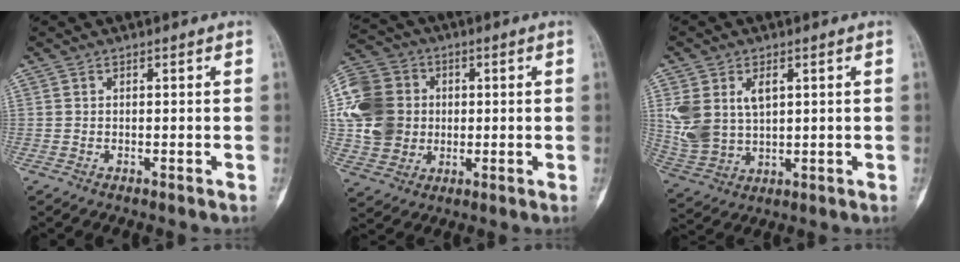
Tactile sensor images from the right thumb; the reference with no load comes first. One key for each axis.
{"total": 17.3, "fx": 0.8, "fy": 14.9, "fz": 8.8, "tx": -0.179, "ty": 0.021, "tz": 0.020}
{"total": 10.6, "fx": 2.7, "fy": 6.9, "fz": 7.5, "tx": -0.151, "ty": -0.003, "tz": 0.071}